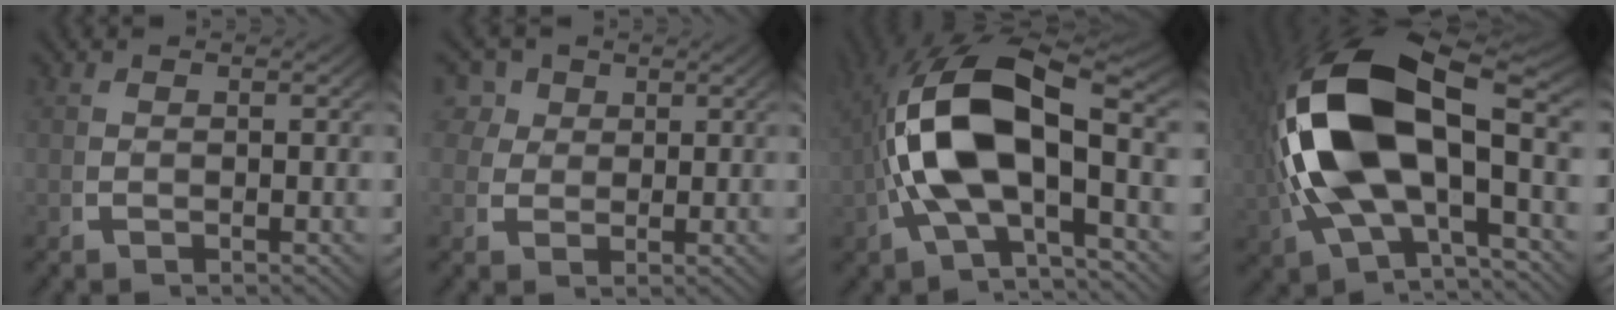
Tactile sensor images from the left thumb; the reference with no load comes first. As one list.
[{"total": 4.5, "force": [2.3, 3.5, 1.7], "torque": [-0.038, -0.008, 0.040]}, {"total": 14.3, "force": [0.4, 8.2, 11.7], "torque": [-0.237, -0.024, 0.018]}, {"total": 19.0, "force": [0.9, 10.9, 15.6], "torque": [-0.334, -0.028, 0.033]}]